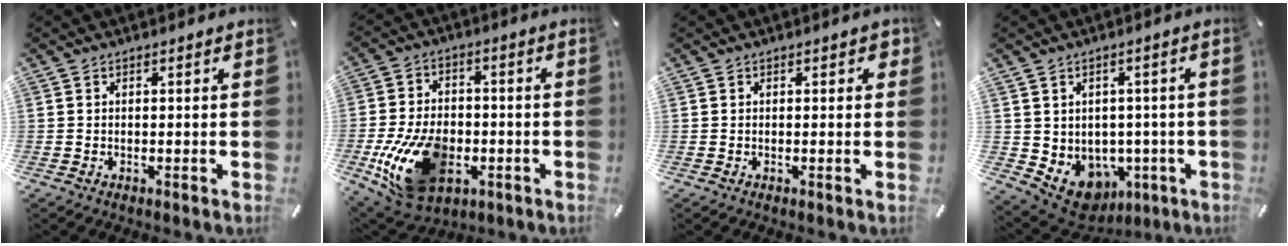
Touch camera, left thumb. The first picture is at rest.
{"total": 18.0, "force": [-5.0, 12.1, 12.3], "torque": [-0.248, 0.010, -0.080]}
{"total": 0.9, "force": [0.2, 0.7, 0.6], "torque": [-0.003, 0.002, 0.001]}
{"total": 6.8, "force": [-1.0, 6.4, 2.0], "torque": [-0.043, -0.021, -0.005]}